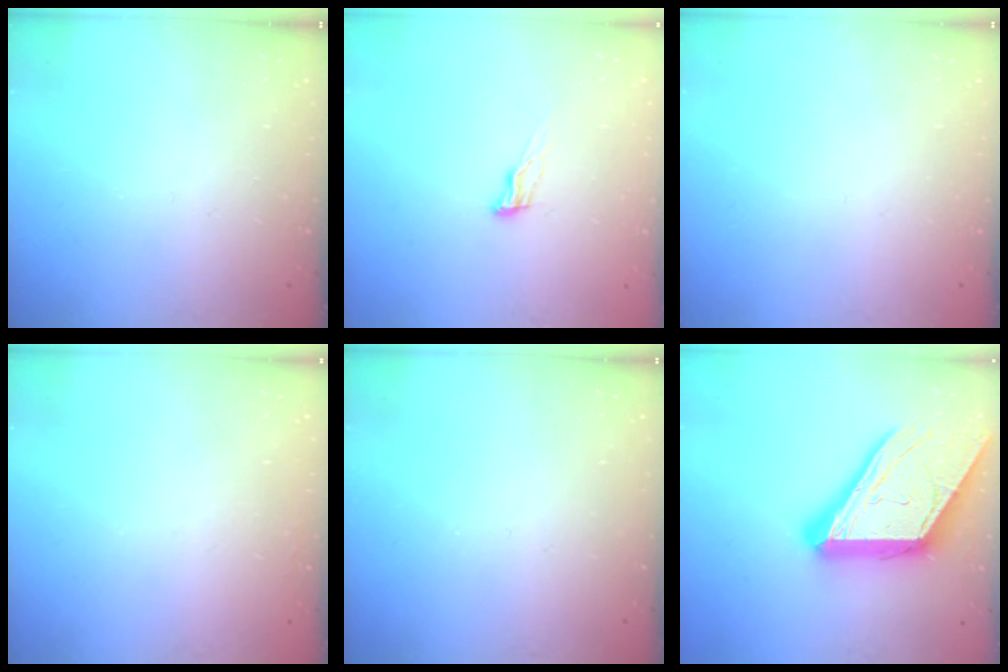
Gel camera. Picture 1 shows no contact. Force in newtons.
{"total": 8.0, "press": 7.7, "slide": 2.0}
{"total": 0.0}
{"total": 1.6, "press": 1.6, "slide": 0.0}
{"total": 0.0}
{"total": 24.3, "press": 24.2, "slide": 2.6}